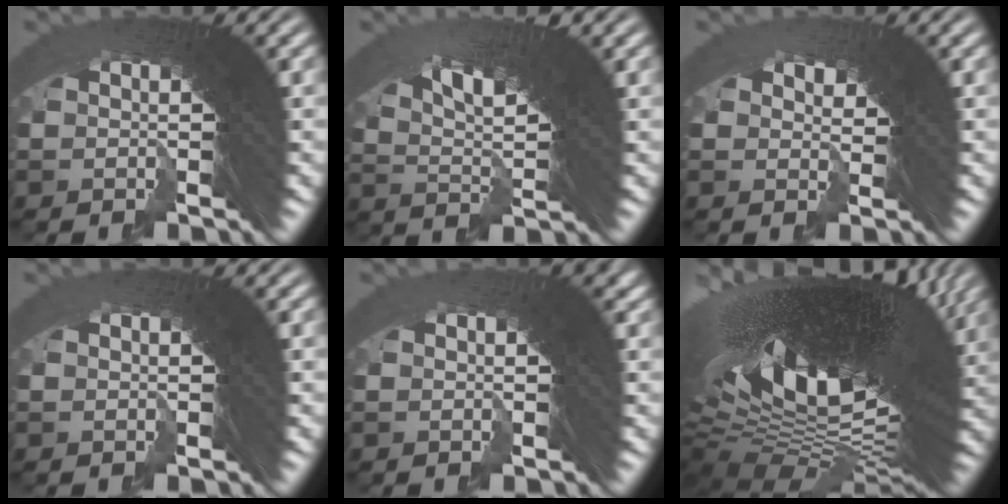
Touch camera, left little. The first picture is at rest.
{"total": 6.2, "force": [4.3, 0.5, 4.4], "torque": [-0.080, 0.007, 0.077]}
{"total": 0.8, "force": [-0.5, 0.2, -0.5], "torque": [0.011, -0.023, 0.004]}
{"total": 0.0}
{"total": 1.9, "force": [0.3, 1.1, 1.5], "torque": [-0.007, 0.005, -0.001]}
{"total": 27.7, "force": [1.8, 10.8, 25.5], "torque": [-0.398, -0.039, 0.053]}